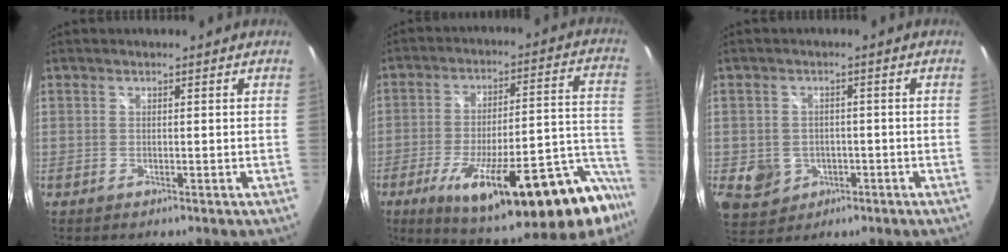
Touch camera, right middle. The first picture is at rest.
{"total": 28.9, "force": [-18.9, 7.1, 20.7], "torque": [-0.290, -0.021, -0.265]}
{"total": 6.6, "force": [-1.8, 5.9, 2.3], "torque": [-0.064, 0.004, -0.013]}